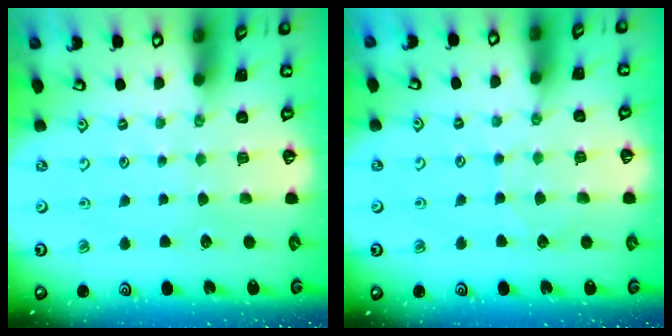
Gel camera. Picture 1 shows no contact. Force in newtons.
{"total": 5.7, "press": 5.7, "slide": 0.5}